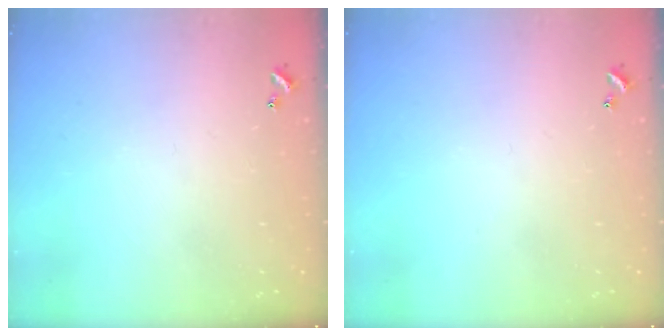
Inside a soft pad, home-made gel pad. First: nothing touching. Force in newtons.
{"total": 0.0}